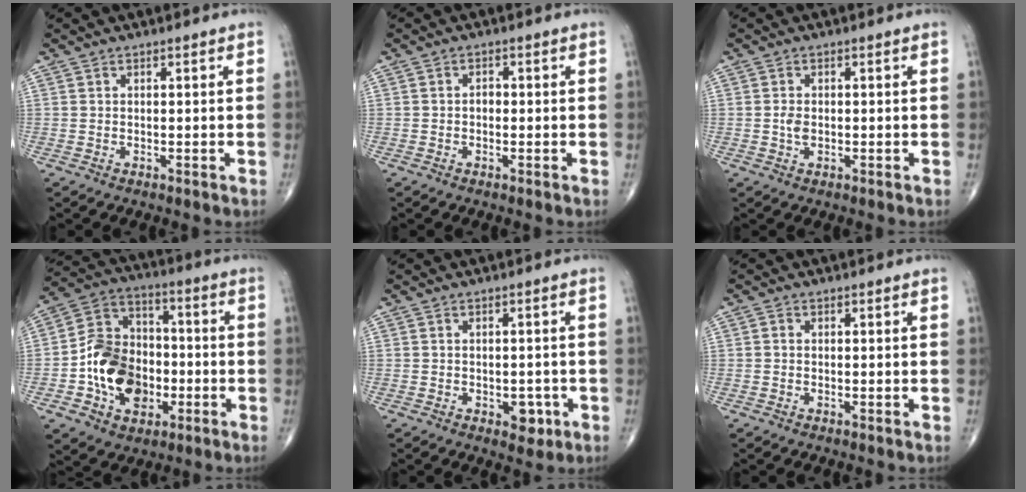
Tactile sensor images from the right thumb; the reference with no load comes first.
{"total": 1.3, "force": [-0.3, 0.9, 0.8], "torque": [-0.007, 0.003, -0.008]}
{"total": 3.3, "force": [-0.6, 2.3, 2.2], "torque": [-0.033, 0.005, -0.013]}
{"total": 16.2, "force": [-3.7, 12.0, 10.2], "torque": [-0.138, 0.035, -0.065]}
{"total": 3.7, "force": [-1.4, 2.3, 2.5], "torque": [-0.014, 0.003, -0.014]}
{"total": 0.5, "force": [-0.1, 0.4, 0.3], "torque": [-0.002, 0.001, -0.006]}